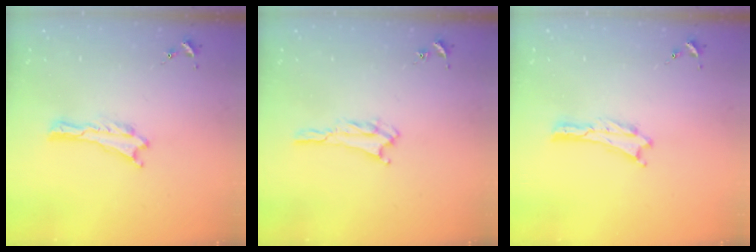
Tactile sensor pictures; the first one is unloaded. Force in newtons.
{"total": 2.3, "press": 2.2, "slide": 0.4}
{"total": 0.0}